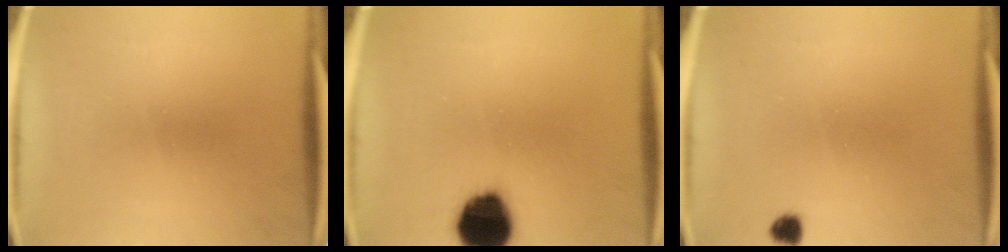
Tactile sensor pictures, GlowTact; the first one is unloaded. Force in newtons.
{"total": 14.0}
{"total": 1.8}